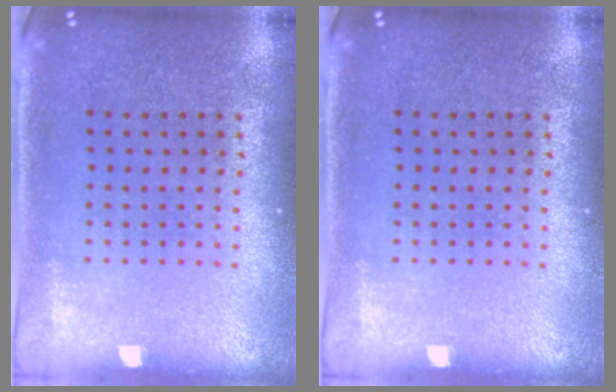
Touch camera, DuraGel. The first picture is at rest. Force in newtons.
{"total": 0.0}